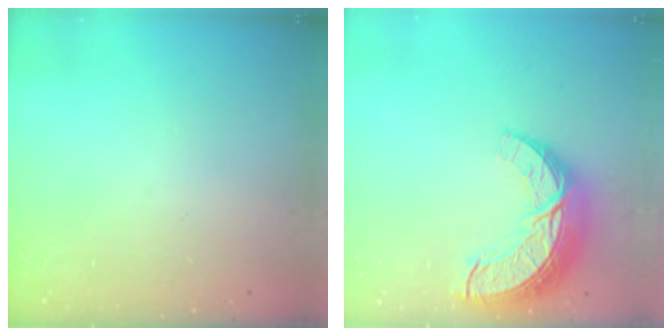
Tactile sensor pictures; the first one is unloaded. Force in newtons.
{"total": 15.1, "press": 15.1, "slide": 1.3}